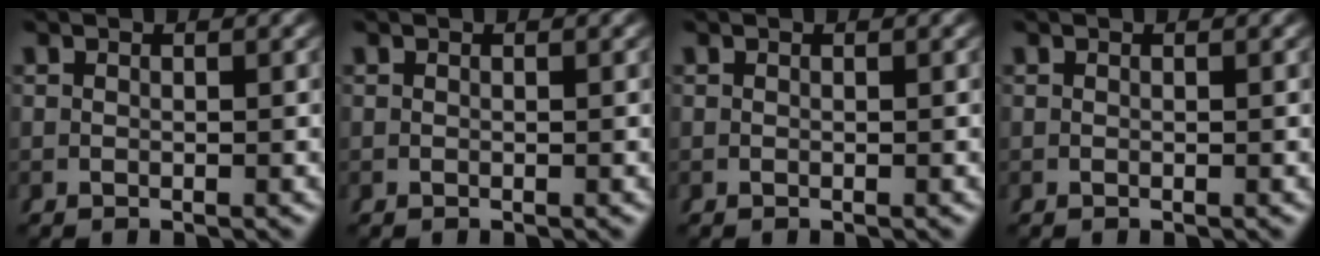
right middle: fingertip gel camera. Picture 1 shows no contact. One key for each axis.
{"total": 0.0}
{"total": 0.0}
{"total": 0.0}